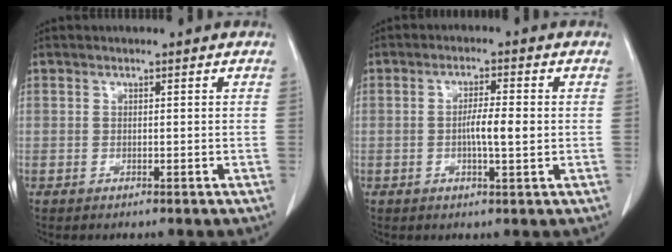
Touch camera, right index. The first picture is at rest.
{"total": 4.4, "force": [-0.3, 0.5, 4.3], "torque": [-0.078, 0.001, -0.003]}